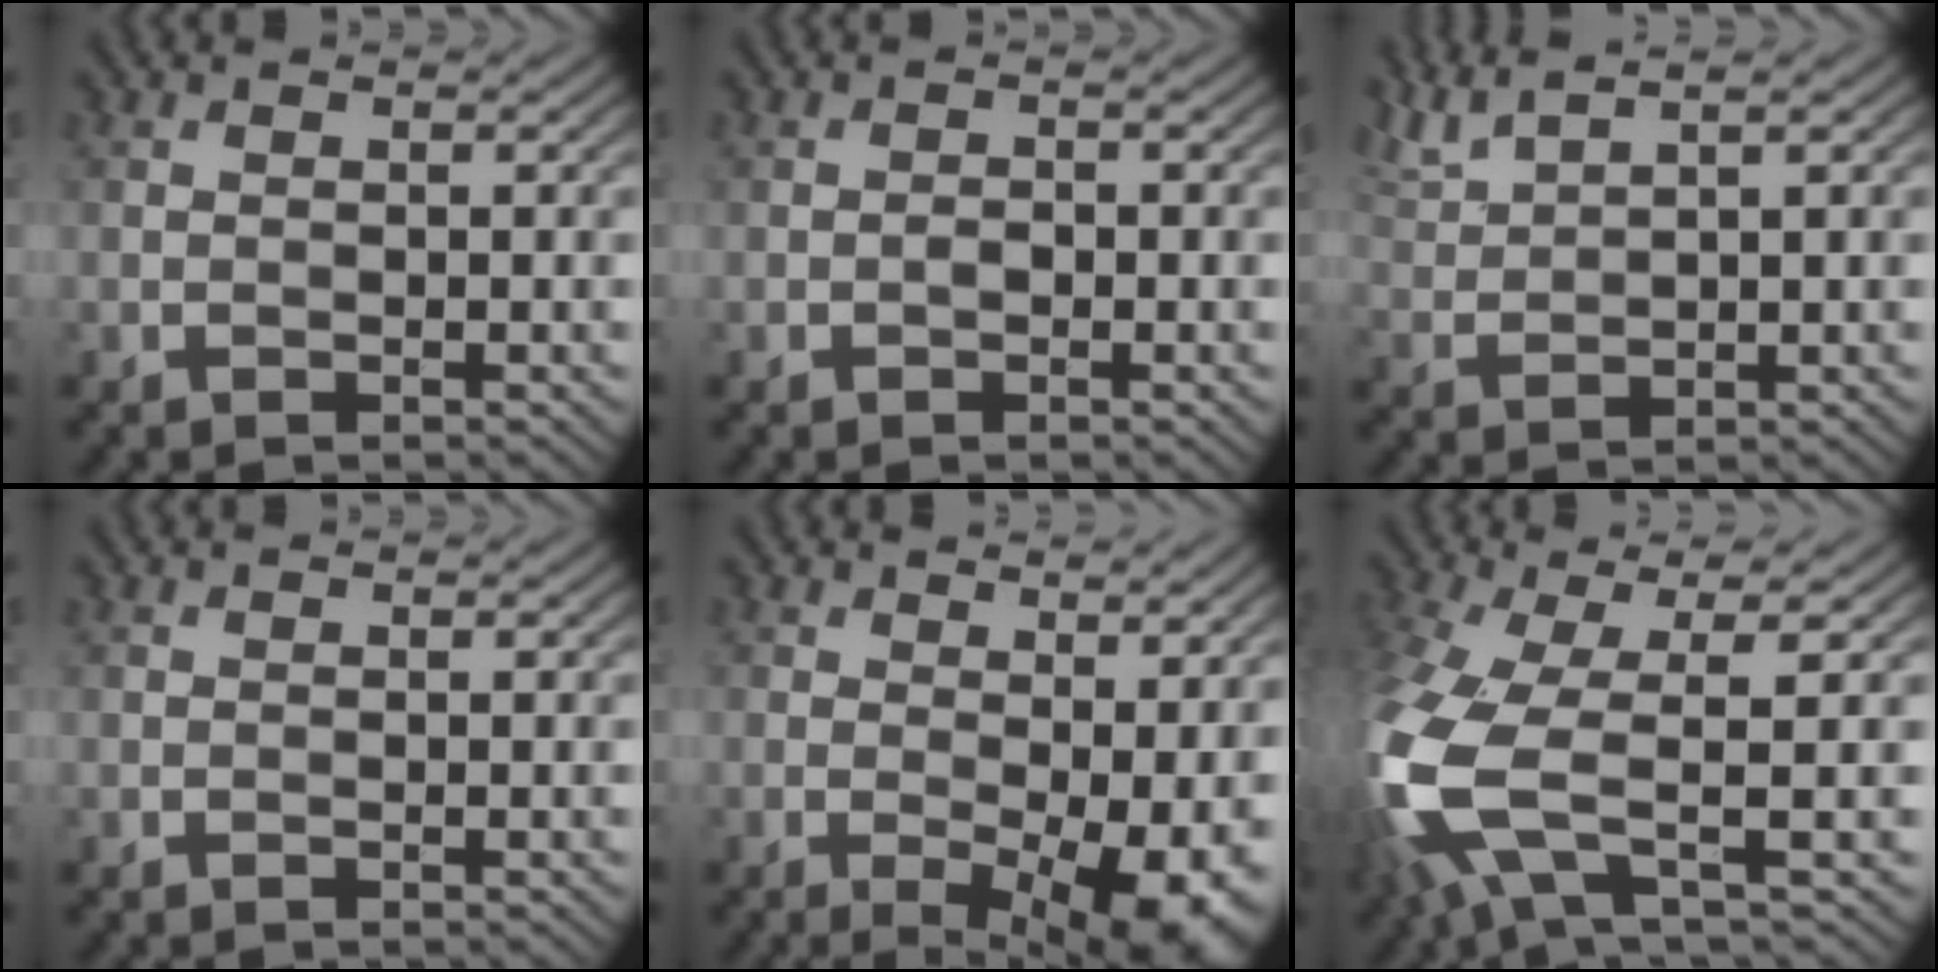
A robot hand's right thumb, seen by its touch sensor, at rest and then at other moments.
{"total": 0.9, "force": [-0.4, 0.5, 0.6], "torque": [-0.011, 0.002, -0.009]}
{"total": 4.8, "force": [3.9, 0.8, 2.7], "torque": [-0.067, 0.017, 0.084]}
{"total": 0.0}
{"total": 9.9, "force": [-0.1, 4.2, 9.0], "torque": [-0.125, -0.007, 0.010]}
{"total": 11.3, "force": [-2.5, 3.8, 10.4], "torque": [-0.248, -0.021, -0.052]}